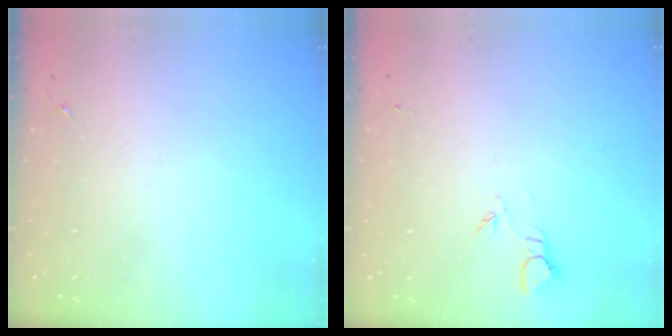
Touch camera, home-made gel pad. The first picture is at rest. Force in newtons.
{"total": 2.7, "press": 2.7, "slide": 0.3}